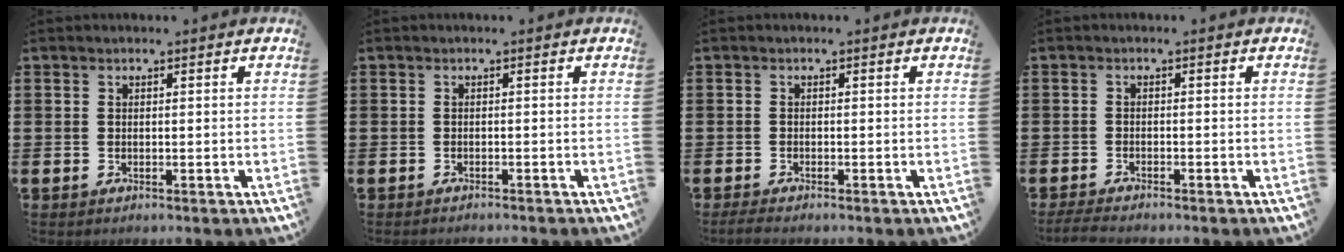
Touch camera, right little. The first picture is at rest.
{"total": 0.5, "force": [-0.5, -0.1, 0.0], "torque": [0.001, -0.001, -0.011]}
{"total": 0.9, "force": [-0.7, 0.1, 0.6], "torque": [-0.010, -0.001, -0.014]}
{"total": 1.5, "force": [-1.3, 0.1, 0.7], "torque": [-0.013, 0.001, -0.026]}